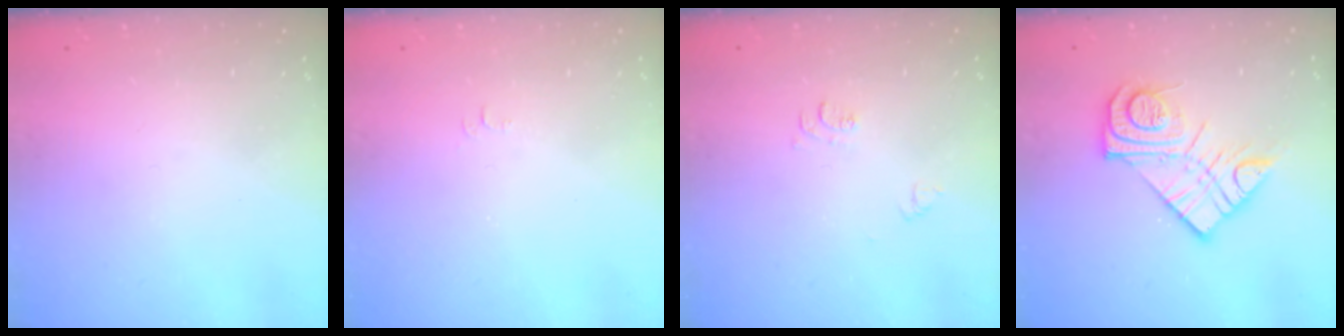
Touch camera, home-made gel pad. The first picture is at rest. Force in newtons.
{"total": 4.0, "press": 3.9, "slide": 0.3}
{"total": 3.9, "press": 3.9, "slide": 0.5}
{"total": 14.1, "press": 14.1, "slide": 1.0}